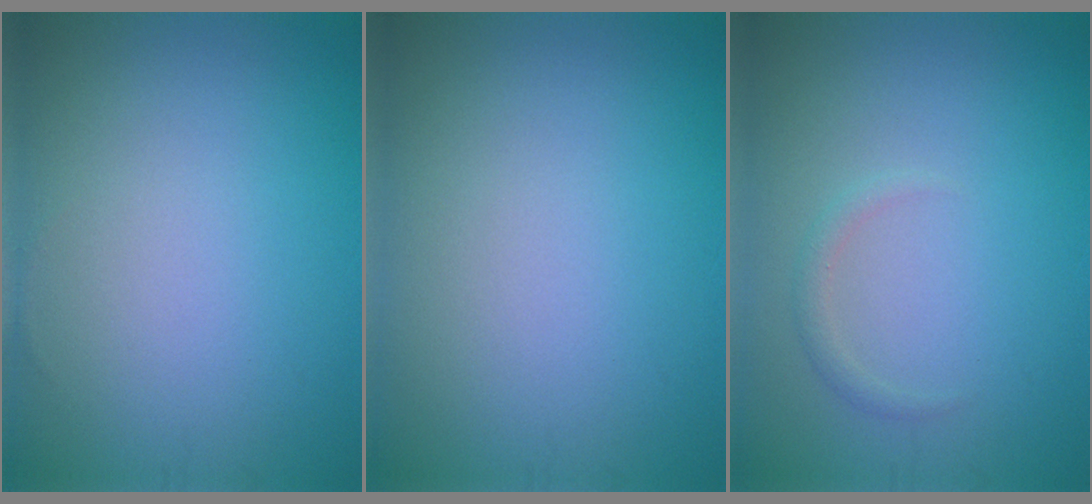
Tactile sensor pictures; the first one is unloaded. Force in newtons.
{"total": 0.0}
{"total": 1.0, "press": 1.0, "slide": 0.1}